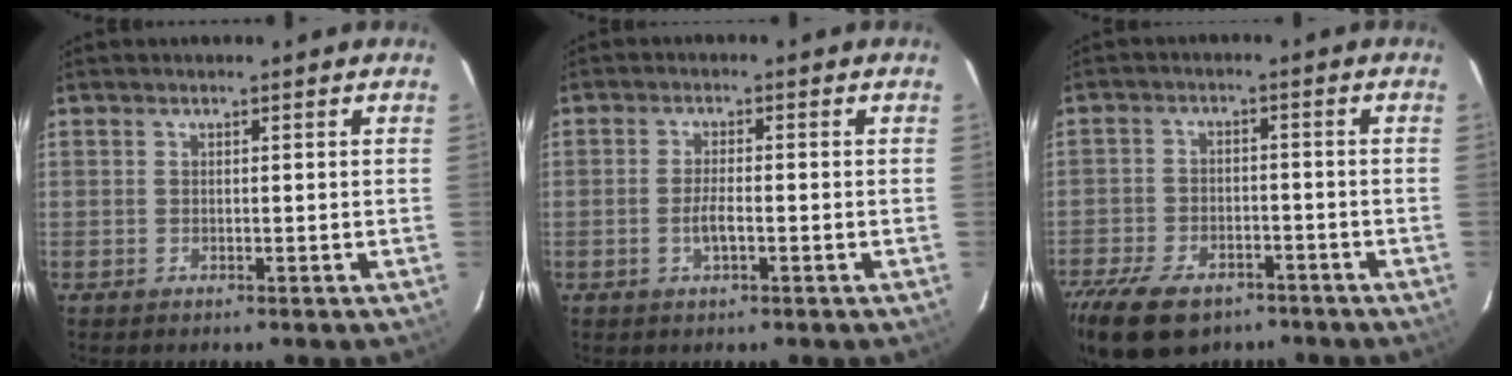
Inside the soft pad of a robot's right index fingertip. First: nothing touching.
{"total": 3.1, "force": [-1.1, 0.7, 2.8], "torque": [-0.057, -0.001, -0.021]}
{"total": 16.5, "force": [-11.2, 8.9, 8.4], "torque": [-0.209, -0.025, -0.184]}